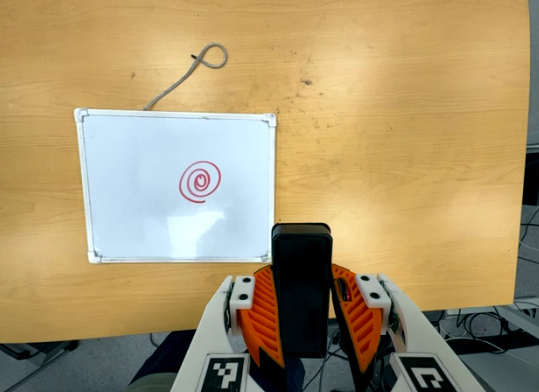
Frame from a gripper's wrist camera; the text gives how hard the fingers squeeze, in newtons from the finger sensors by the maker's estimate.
{"total": 8.4, "left": 7.0, "right": 9.9}